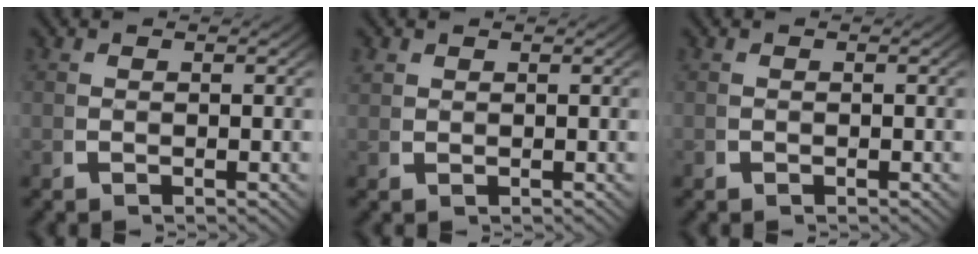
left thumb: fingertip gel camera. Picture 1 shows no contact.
{"total": 1.0, "force": [0.9, 0.5, 0.2], "torque": [-0.005, 0.000, 0.022]}
{"total": 0.0}